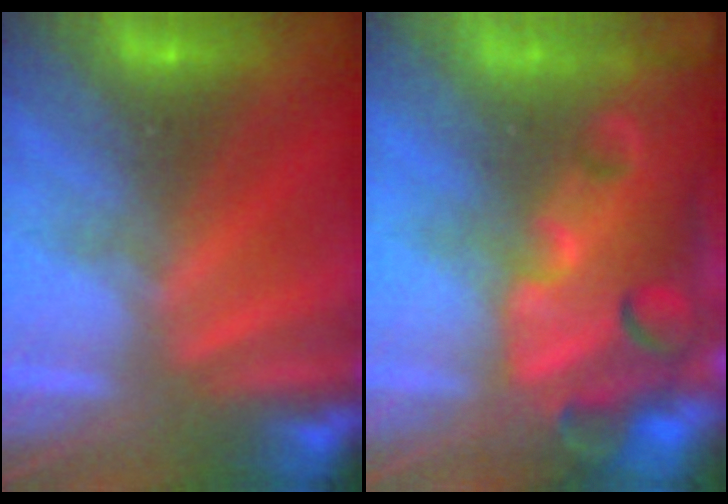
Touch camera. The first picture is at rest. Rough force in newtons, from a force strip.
{"total": 5.9}